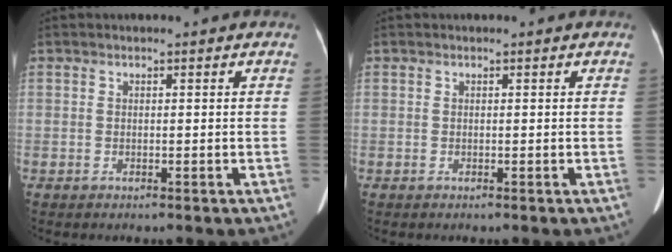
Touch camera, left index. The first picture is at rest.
{"total": 0.0}